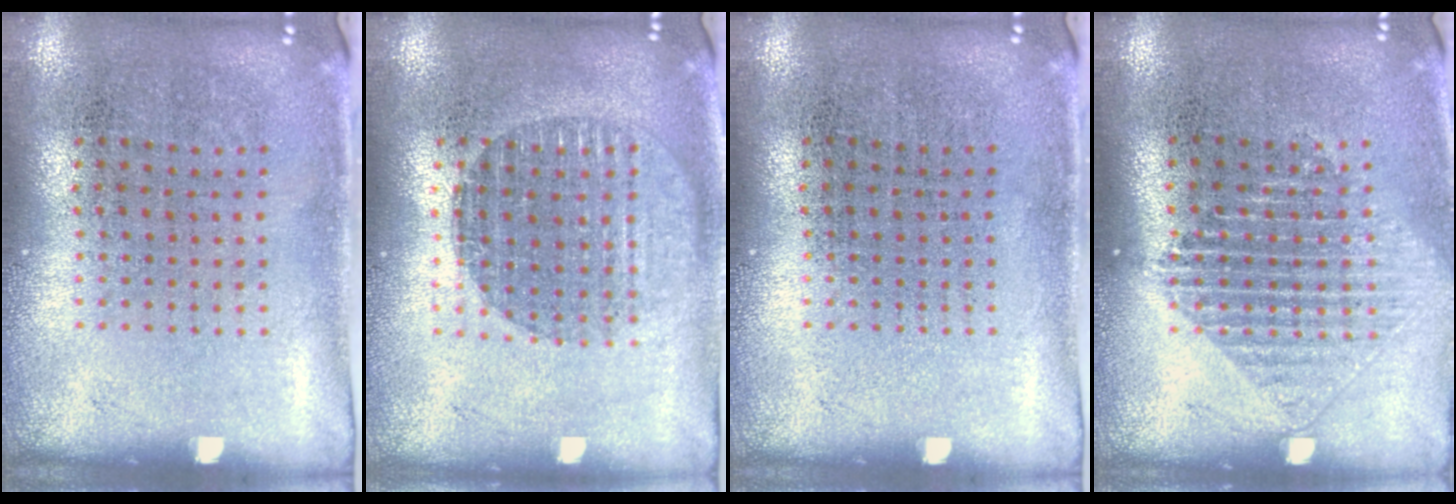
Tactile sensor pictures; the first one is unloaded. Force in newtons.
{"total": 1.5, "press": 1.3, "slide": 0.7}
{"total": 0.0}
{"total": 1.2, "press": 1.2, "slide": 0.4}